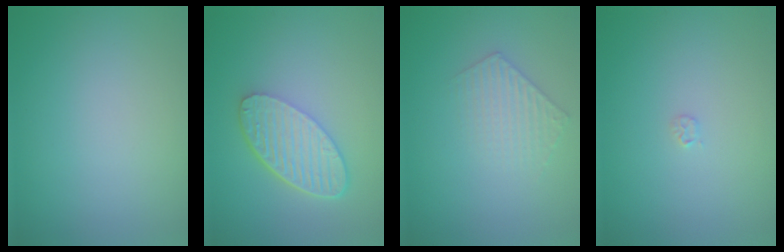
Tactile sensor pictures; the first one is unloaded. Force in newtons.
{"total": 5.5, "press": 4.0, "slide": 3.7}
{"total": 2.2, "press": 2.1, "slide": 0.4}
{"total": 0.5, "press": 0.5, "slide": 0.1}